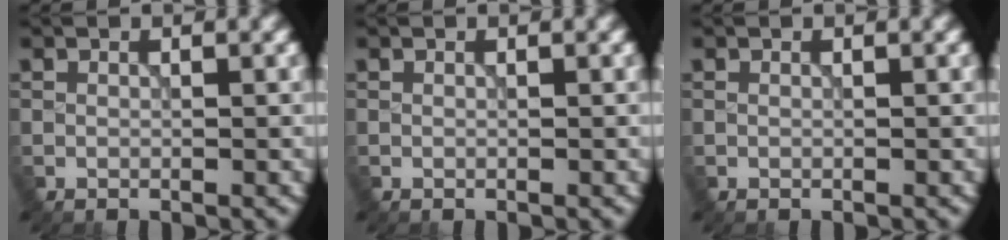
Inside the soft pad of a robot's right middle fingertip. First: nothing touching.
{"total": 0.0}
{"total": 0.0}